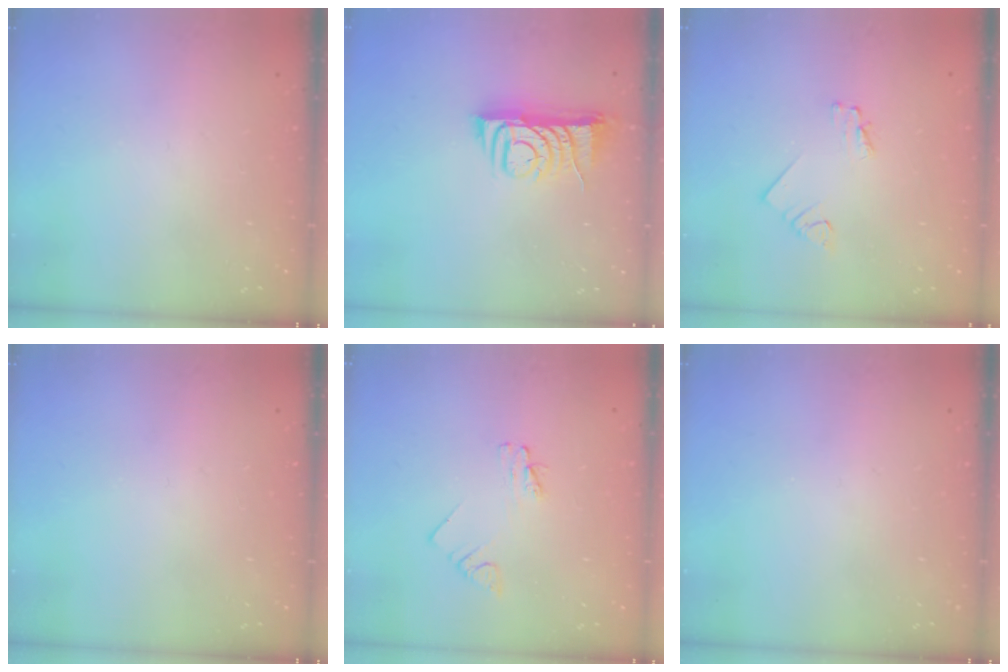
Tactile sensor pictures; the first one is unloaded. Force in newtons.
{"total": 7.5, "press": 7.5, "slide": 0.7}
{"total": 1.6, "press": 1.6, "slide": 0.2}
{"total": 0.0}
{"total": 2.9, "press": 2.9, "slide": 0.3}
{"total": 0.0}